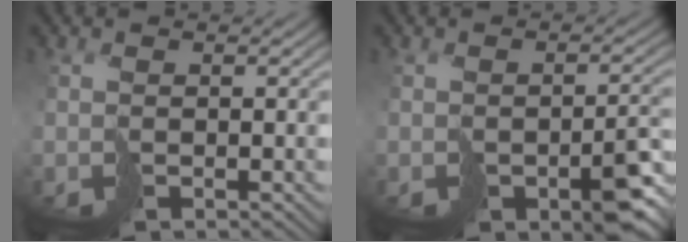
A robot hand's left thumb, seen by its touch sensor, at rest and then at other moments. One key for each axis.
{"total": 7.1, "fx": -3.3, "fy": 3.0, "fz": 5.5, "tx": -0.083, "ty": -0.019, "tz": -0.043}